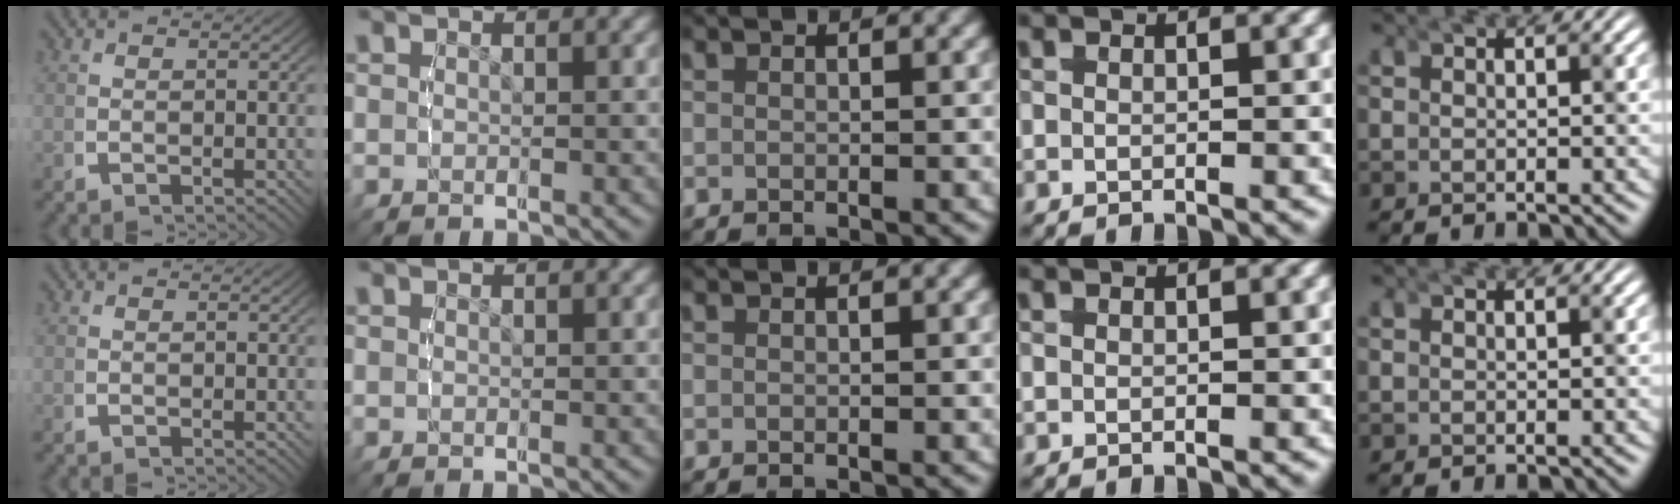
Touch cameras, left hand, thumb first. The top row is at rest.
{}